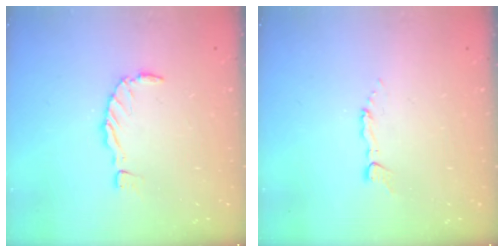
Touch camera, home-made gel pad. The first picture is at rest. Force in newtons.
{"total": 3.0, "press": 3.0, "slide": 0.2}